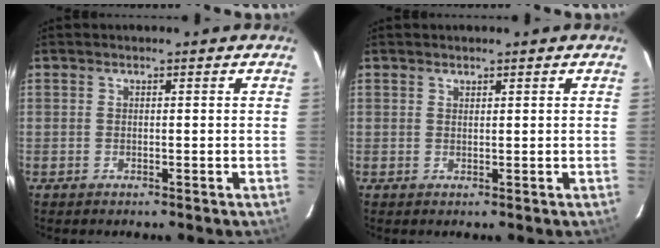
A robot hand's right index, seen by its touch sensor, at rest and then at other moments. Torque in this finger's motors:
{"motor_torque": [-0.01, 0.02, -0.02, 0.00]}